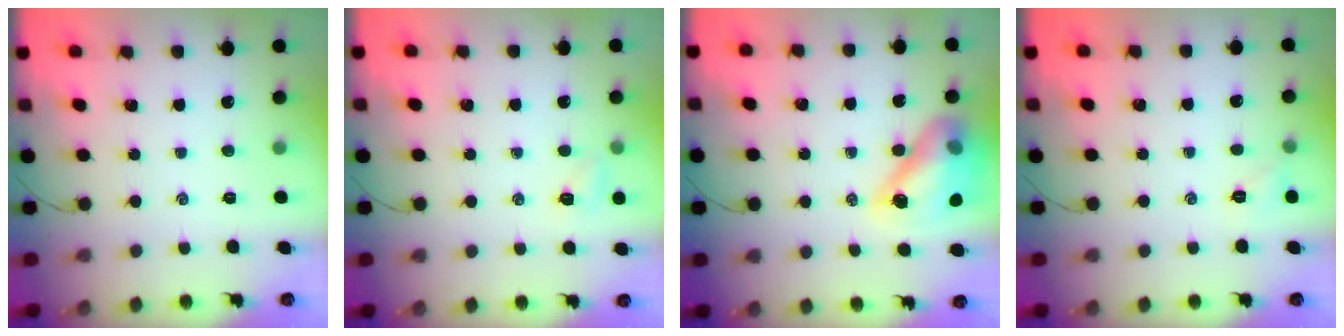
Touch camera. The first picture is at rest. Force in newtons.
{"total": 4.7, "press": 4.5, "slide": 1.4}
{"total": 16.0, "press": 15.4, "slide": 4.3}
{"total": 5.7, "press": 5.5, "slide": 1.4}